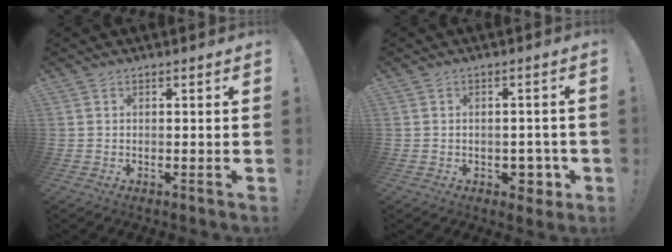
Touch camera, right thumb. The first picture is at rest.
{"total": 5.4, "force": [-1.3, 4.4, 2.9], "torque": [-0.025, 0.009, -0.017]}